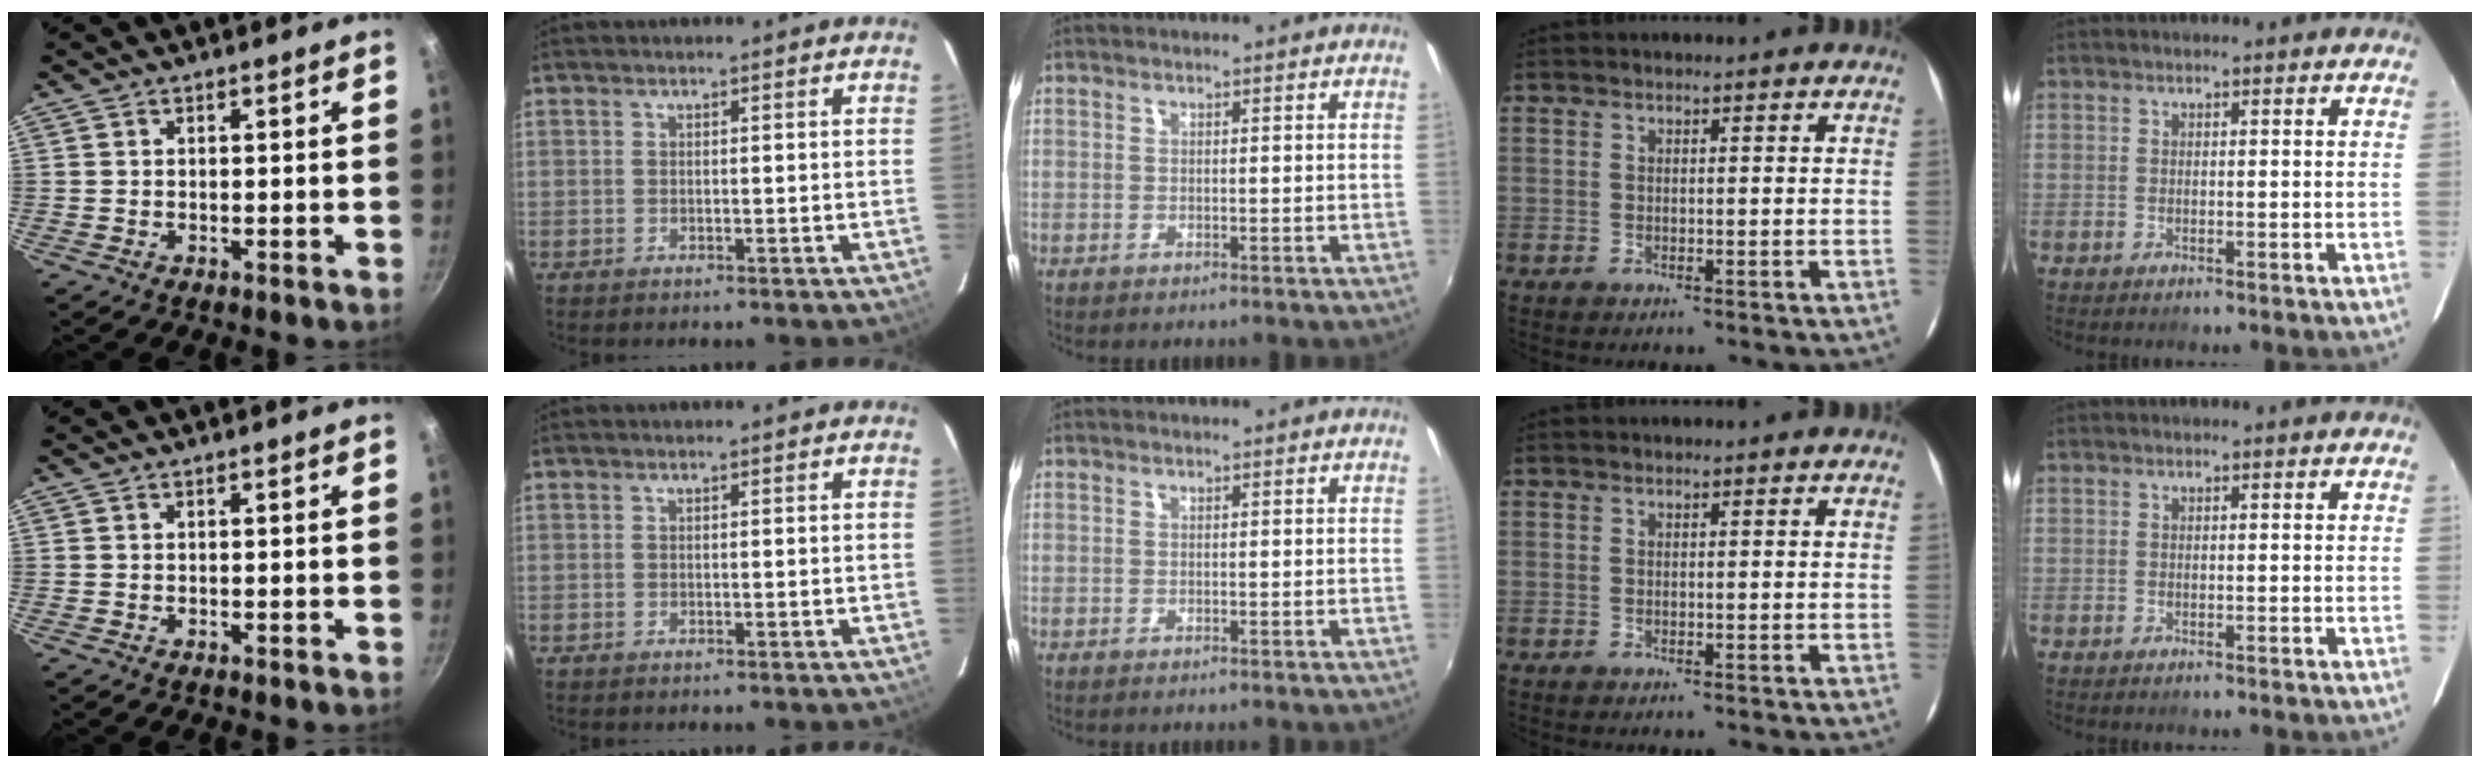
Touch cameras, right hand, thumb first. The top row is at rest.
{}